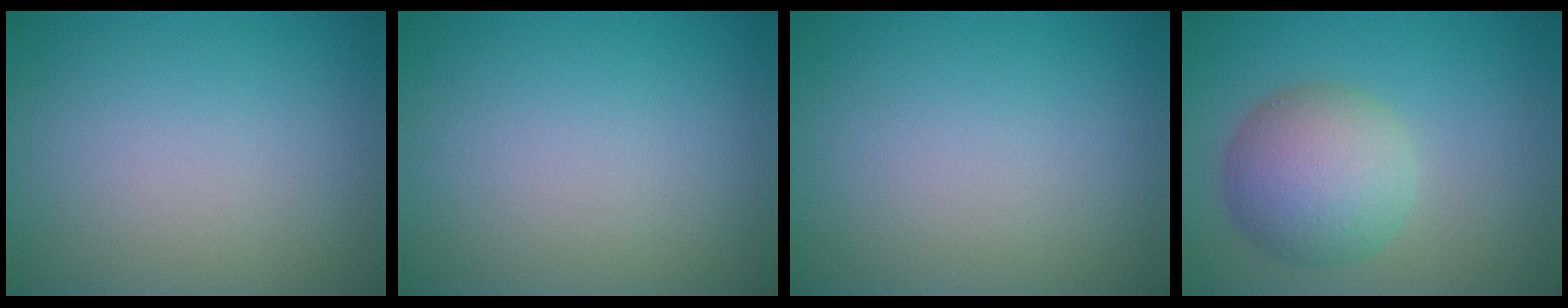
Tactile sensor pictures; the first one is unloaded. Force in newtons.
{"total": 0.0}
{"total": 0.0}
{"total": 6.2, "press": 6.2, "slide": 0.0}